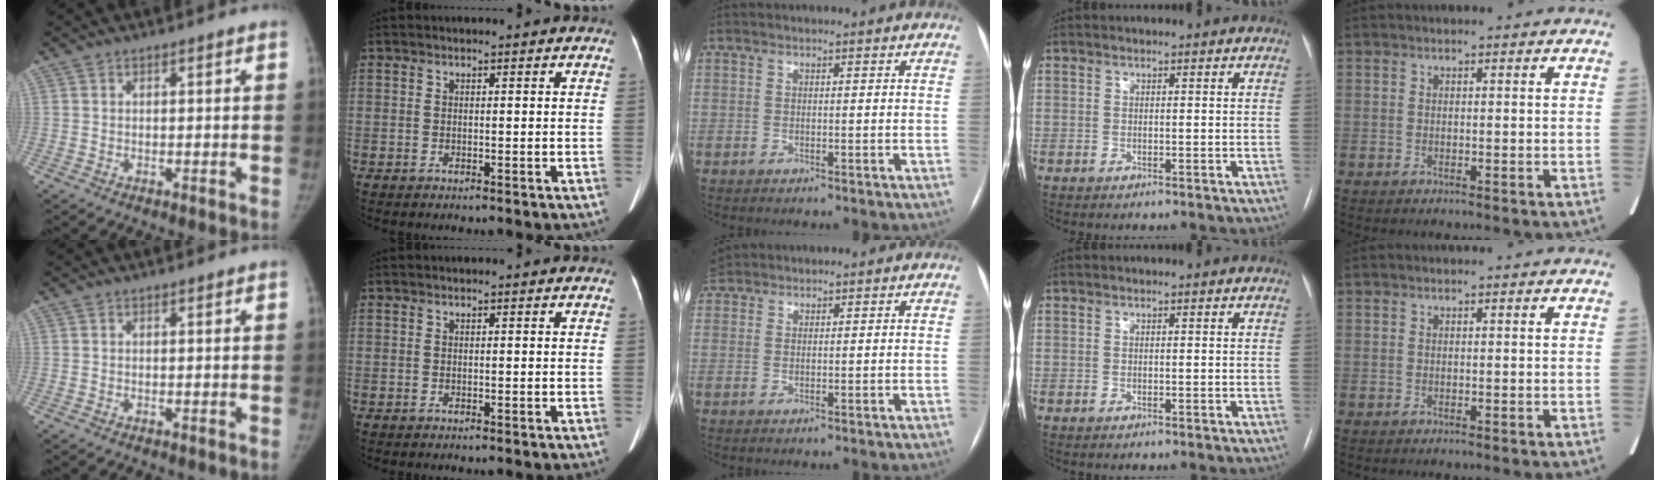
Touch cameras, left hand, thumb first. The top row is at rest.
{"middle": {"total": 3.6, "force": [3.0, 1.8, 0.5], "torque": [-0.016, 0.016, 0.060]}}